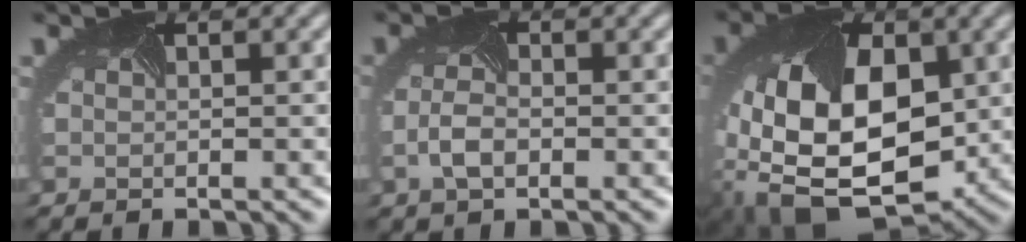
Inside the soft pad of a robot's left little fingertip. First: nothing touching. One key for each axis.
{"total": 2.0, "fx": -0.8, "fy": 1.1, "fz": 1.5, "tx": -0.047, "ty": -0.001, "tz": -0.015}
{"total": 14.6, "fx": -1.1, "fy": 9.7, "fz": 10.8, "tx": -0.232, "ty": -0.034, "tz": -0.005}